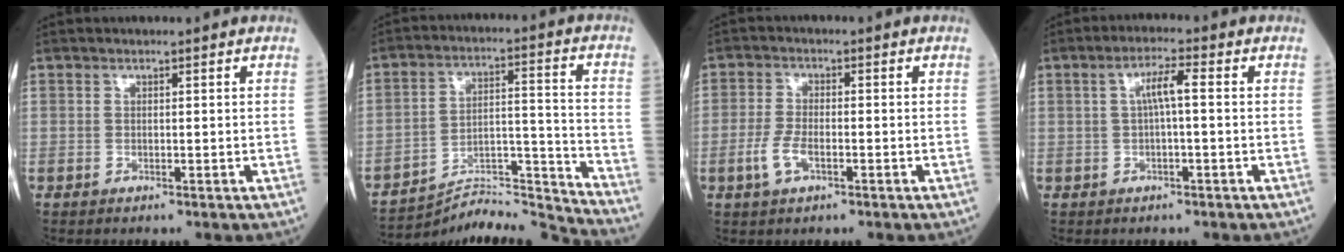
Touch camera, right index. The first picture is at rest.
{"total": 13.9, "force": [-13.7, -2.6, 0.0], "torque": [0.008, 0.042, -0.227]}
{"total": 4.3, "force": [-1.6, 1.6, 3.6], "torque": [-0.078, -0.001, -0.033]}
{"total": 3.8, "force": [0.3, 0.3, 3.7], "torque": [-0.069, 0.012, 0.006]}